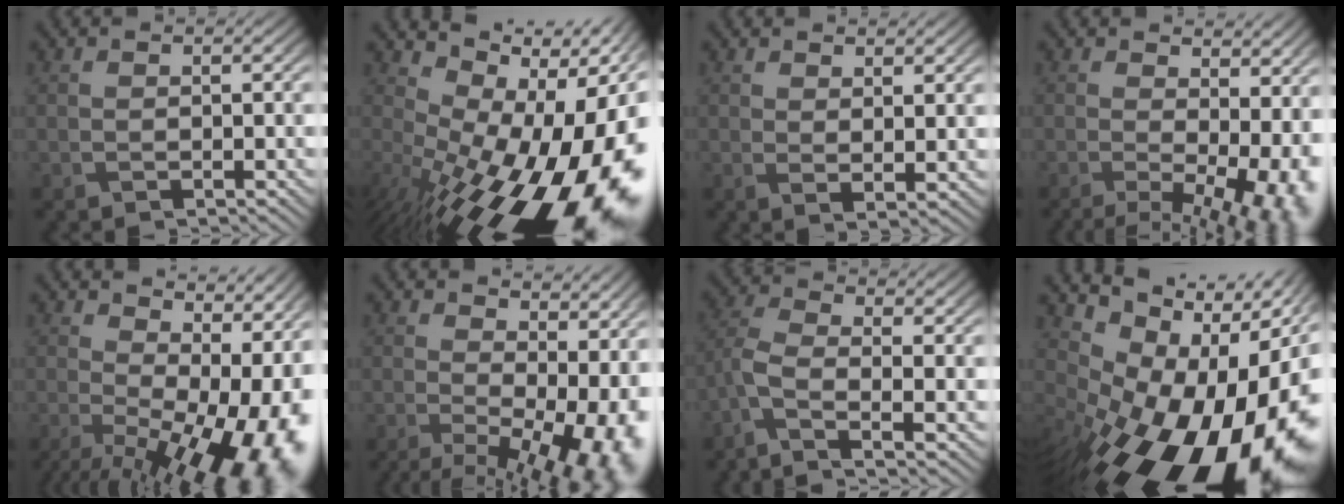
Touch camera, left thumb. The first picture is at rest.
{"total": 18.3, "force": [-0.8, 9.2, 15.8], "torque": [-0.219, -0.025, -0.002]}
{"total": 1.9, "force": [1.8, 0.0, 0.6], "torque": [-0.017, -0.001, 0.032]}
{"total": 10.4, "force": [-2.1, 4.2, 9.3], "torque": [-0.151, -0.030, -0.013]}
{"total": 16.3, "force": [-0.7, 8.5, 13.8], "torque": [-0.193, -0.046, 0.034]}
{"total": 14.0, "force": [-1.9, 6.8, 12.1], "torque": [-0.190, -0.034, 0.009]}
{"total": 4.0, "force": [-2.1, 0.8, 3.3], "torque": [-0.071, 0.003, -0.062]}
{"total": 19.5, "force": [-3.7, 11.7, 15.2], "torque": [-0.223, -0.038, -0.049]}